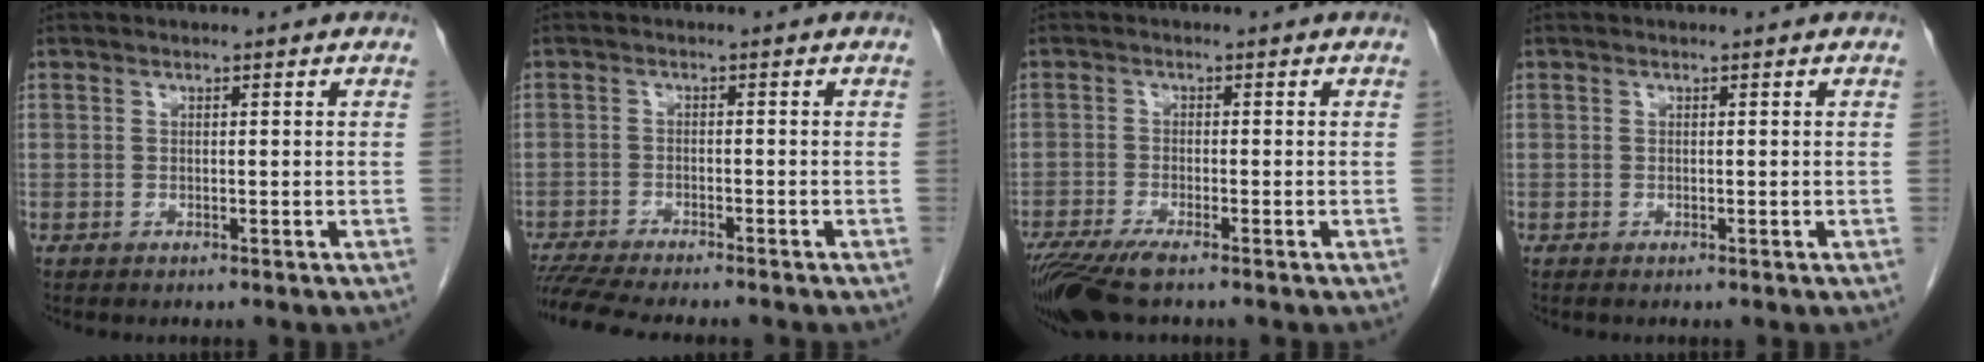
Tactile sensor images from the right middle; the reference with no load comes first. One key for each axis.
{"total": 10.6, "fx": -9.4, "fy": 1.1, "fz": 4.7, "tx": -0.070, "ty": -0.011, "tz": -0.144}
{"total": 7.6, "fx": -5.6, "fy": 1.2, "fz": 5.0, "tx": -0.090, "ty": -0.019, "tz": -0.102}
{"total": 0.0}